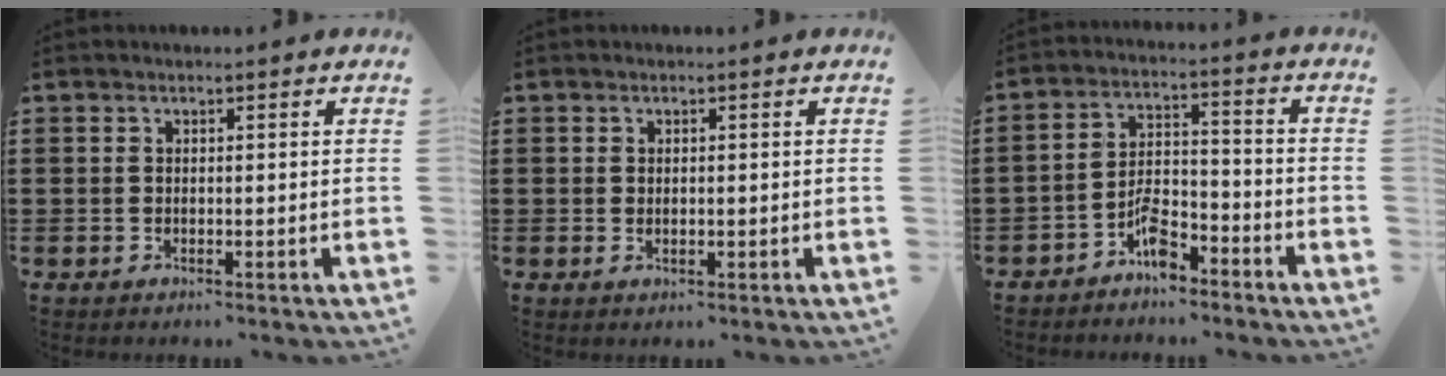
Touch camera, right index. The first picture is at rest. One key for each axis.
{"total": 0.6, "fx": 0.1, "fy": 0.4, "fz": 0.4, "tx": -0.009, "ty": 0.005, "tz": 0.001}
{"total": 5.7, "fx": -4.3, "fy": 2.1, "fz": 3.1, "tx": -0.057, "ty": 0.016, "tz": -0.081}